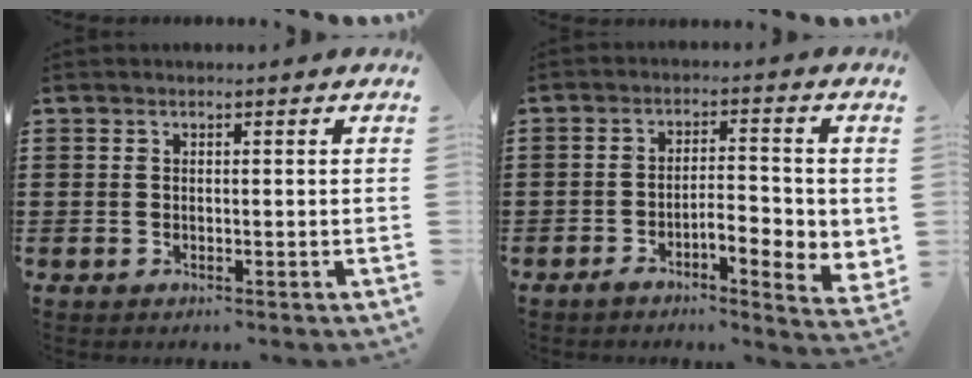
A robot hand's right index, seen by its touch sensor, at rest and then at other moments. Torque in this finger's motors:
{"motor_torque": [-0.01, 0.09, 0.53, 0.11]}